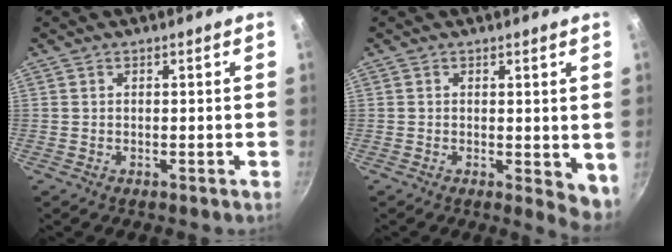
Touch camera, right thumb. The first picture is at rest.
{"total": 4.8, "force": [0.4, 2.4, 4.1], "torque": [-0.049, -0.008, 0.007]}